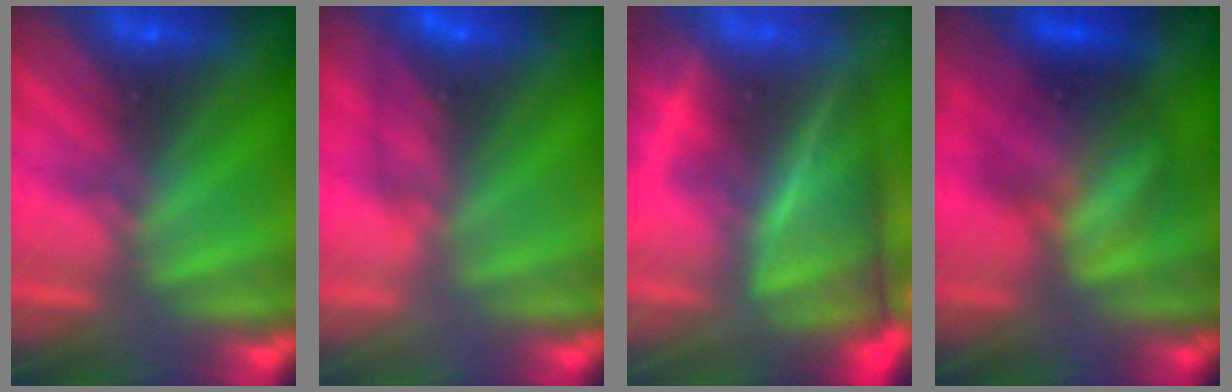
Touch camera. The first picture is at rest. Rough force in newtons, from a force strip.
{"total": 4.7}
{"total": 7.5}
{"total": 4.1}